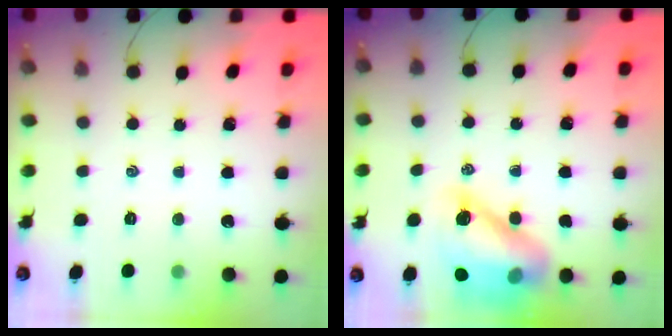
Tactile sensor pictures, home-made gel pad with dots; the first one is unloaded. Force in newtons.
{"total": 15.5, "press": 14.9, "slide": 4.1}